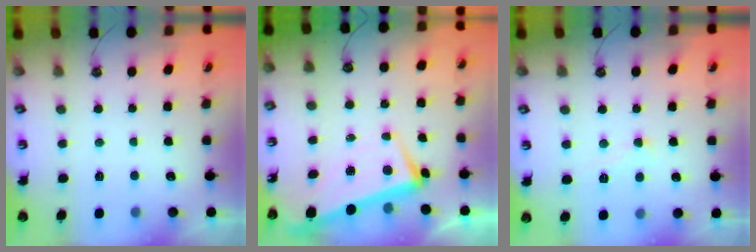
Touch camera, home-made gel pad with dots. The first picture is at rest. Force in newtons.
{"total": 0.9, "press": 0.0, "slide": 0.9}
{"total": 4.3, "press": 4.3, "slide": 0.3}